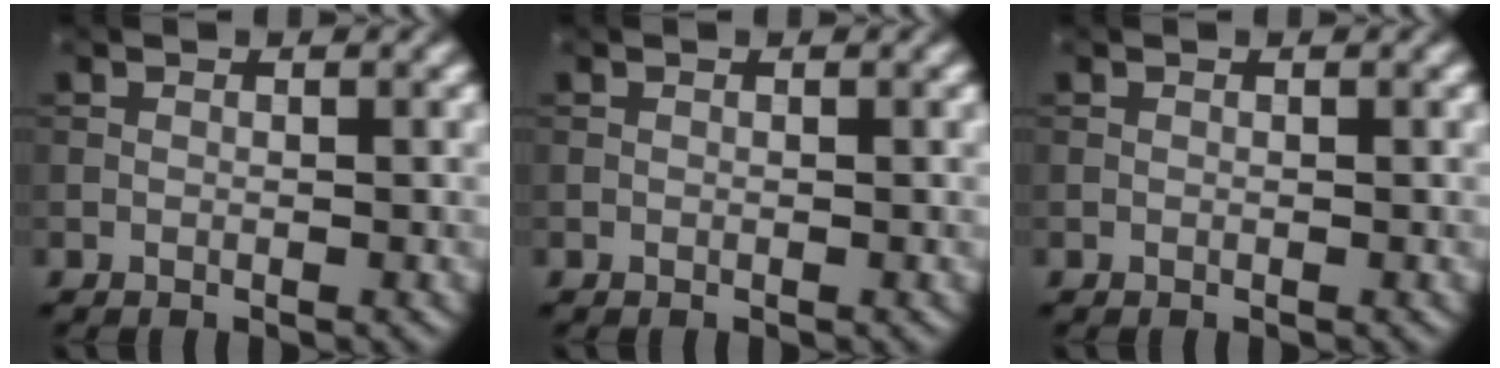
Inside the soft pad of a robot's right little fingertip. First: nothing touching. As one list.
[{"total": 0.0}, {"total": 0.0}]